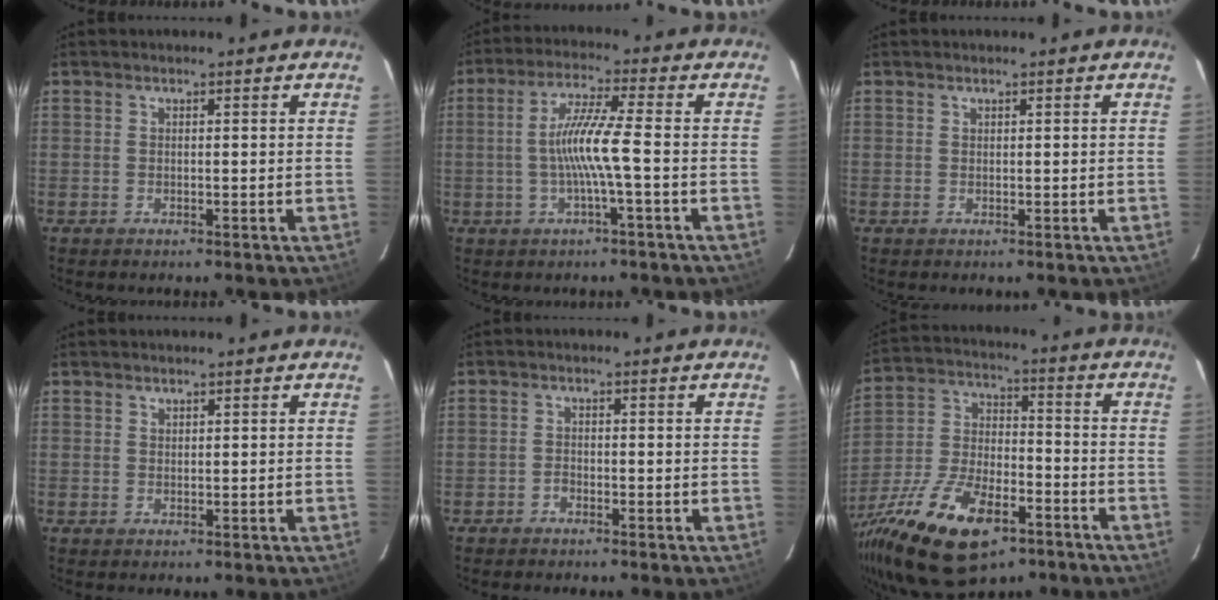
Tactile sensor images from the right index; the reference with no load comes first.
{"total": 7.8, "force": [-1.5, -0.6, 7.6], "torque": [-0.153, 0.003, -0.026]}
{"total": 0.0}
{"total": 0.7, "force": [0.7, 0.4, 0.1], "torque": [0.000, 0.002, 0.013]}
{"total": 0.9, "force": [-0.8, 0.4, 0.1], "torque": [0.000, 0.004, -0.017]}
{"total": 23.7, "force": [-13.5, 10.6, 16.4], "torque": [-0.334, -0.041, -0.222]}